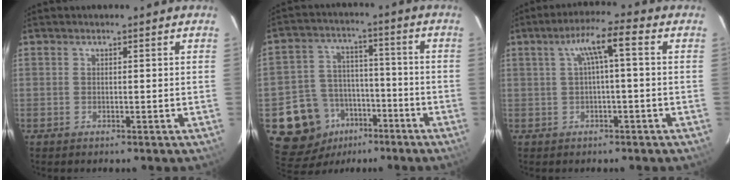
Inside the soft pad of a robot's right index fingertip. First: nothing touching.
{"total": 13.4, "force": [-6.5, 10.9, 4.3], "torque": [-0.122, 0.032, -0.083]}
{"total": 5.6, "force": [0.5, 0.6, 5.5], "torque": [-0.106, 0.016, 0.016]}